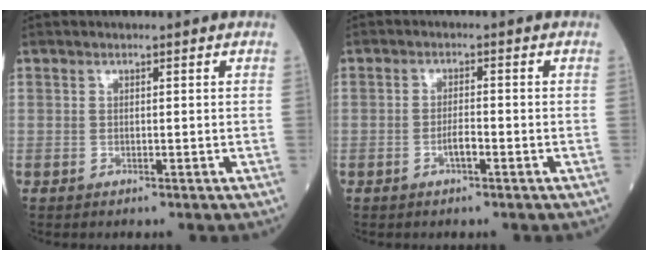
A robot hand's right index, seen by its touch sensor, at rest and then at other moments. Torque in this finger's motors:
{"motor_torque": [0.29, -0.19, 0.17, 0.04]}